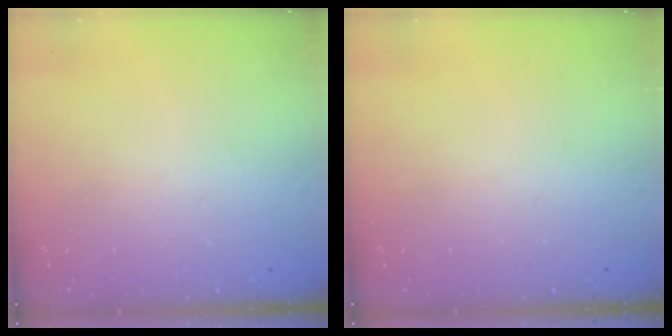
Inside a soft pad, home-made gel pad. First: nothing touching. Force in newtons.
{"total": 0.0}